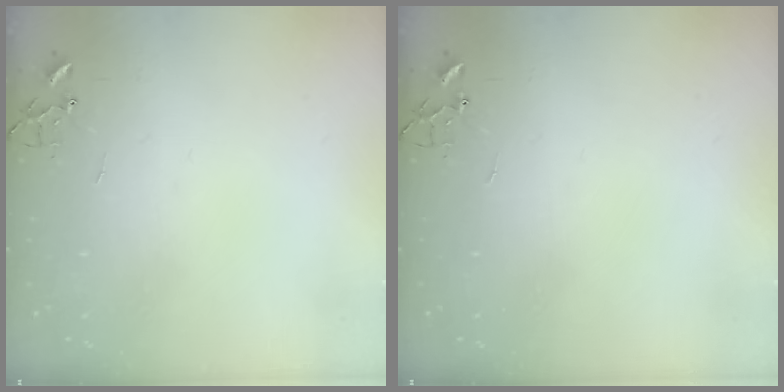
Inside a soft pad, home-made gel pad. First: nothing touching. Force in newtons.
{"total": 0.0}